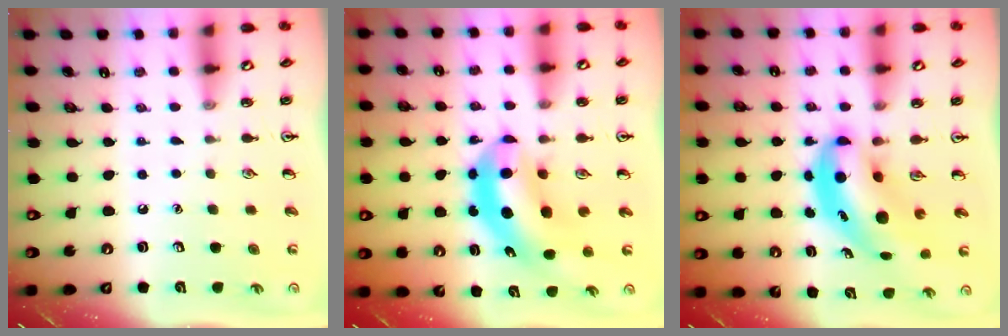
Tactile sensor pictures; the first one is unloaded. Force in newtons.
{"total": 7.5, "press": 7.2, "slide": 2.1}
{"total": 6.6, "press": 6.4, "slide": 1.6}